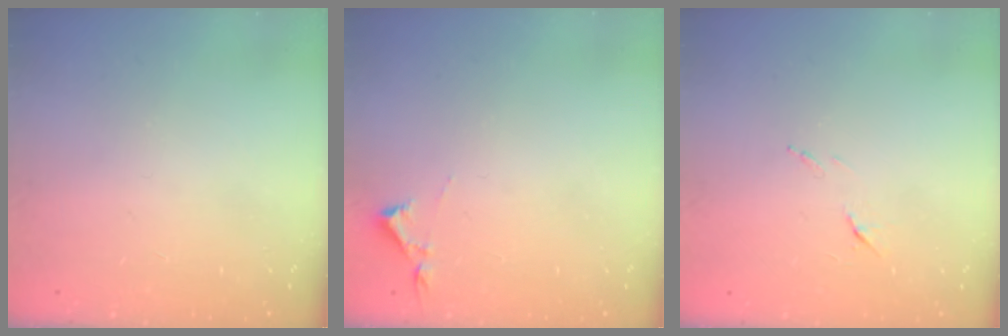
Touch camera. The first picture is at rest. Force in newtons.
{"total": 2.9, "press": 2.9, "slide": 0.5}
{"total": 6.8, "press": 6.8, "slide": 0.8}